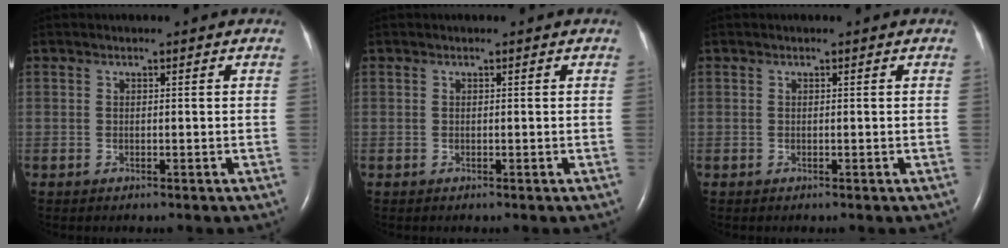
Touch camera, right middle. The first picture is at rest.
{"total": 0.0}
{"total": 0.0}